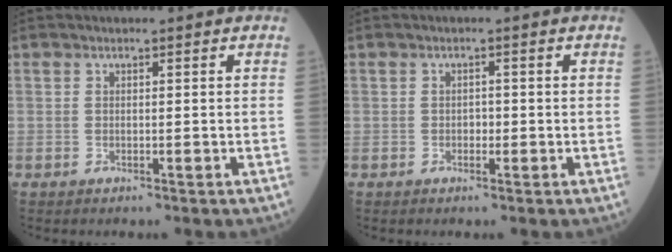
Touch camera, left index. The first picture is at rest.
{"total": 1.0, "force": [-0.7, 0.5, 0.4], "torque": [-0.006, -0.002, -0.014]}